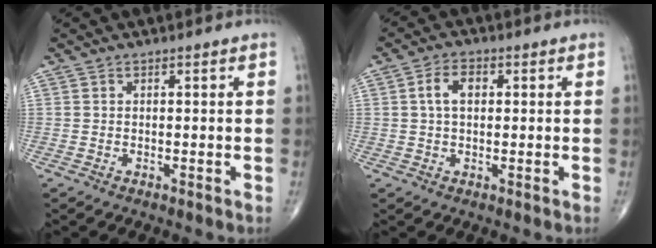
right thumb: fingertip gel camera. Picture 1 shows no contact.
{"total": 4.5, "force": [0.8, 2.8, 3.5], "torque": [-0.063, 0.011, 0.011]}